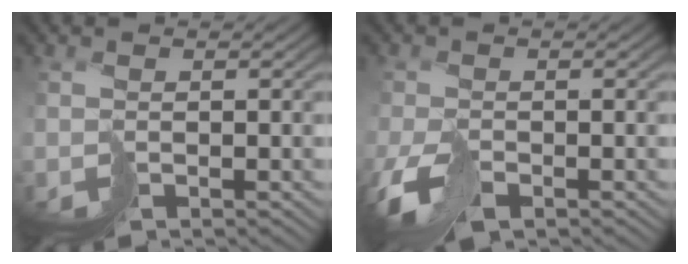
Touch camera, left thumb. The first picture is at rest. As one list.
[{"total": 4.5, "force": [-2.4, 2.3, 3.0], "torque": [-0.060, -0.002, -0.047]}]